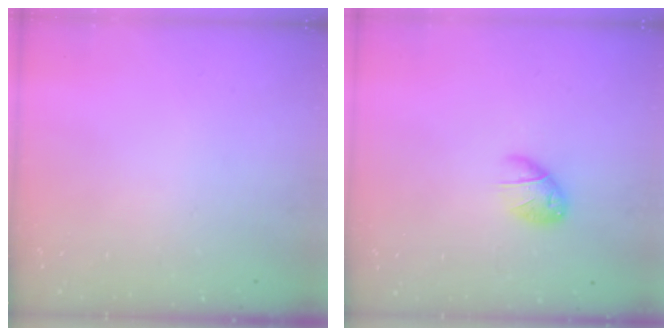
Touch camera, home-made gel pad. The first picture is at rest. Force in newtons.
{"total": 7.1, "press": 7.0, "slide": 1.4}